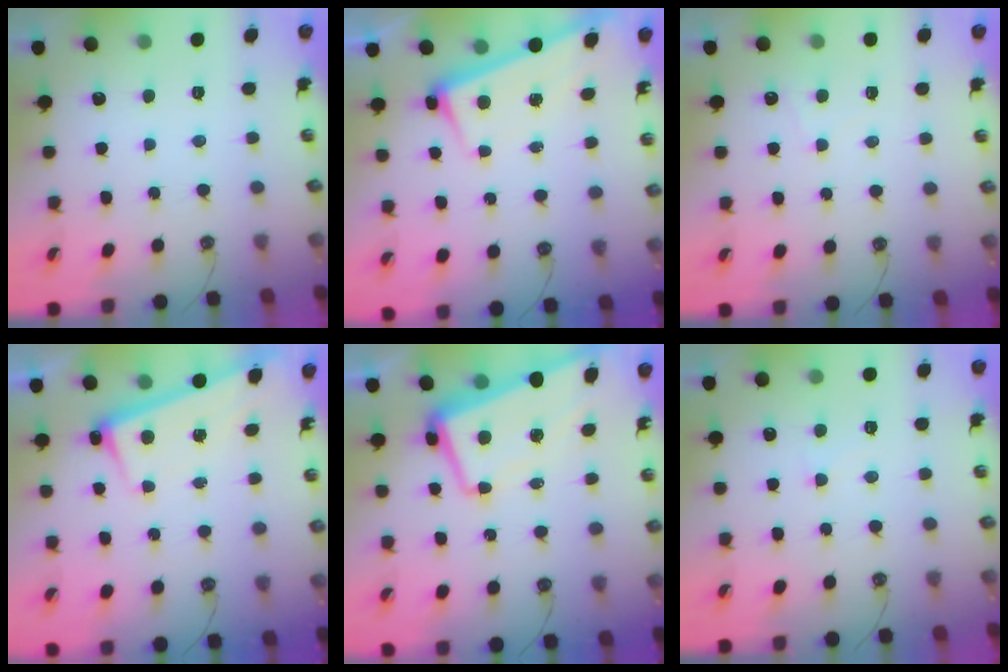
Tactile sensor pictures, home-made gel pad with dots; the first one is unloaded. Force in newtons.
{"total": 2.8, "press": 2.7, "slide": 0.4}
{"total": 2.2, "press": 2.2, "slide": 0.3}
{"total": 2.7, "press": 2.7, "slide": 0.6}
{"total": 2.6, "press": 2.4, "slide": 1.1}
{"total": 1.6, "press": 1.4, "slide": 0.7}